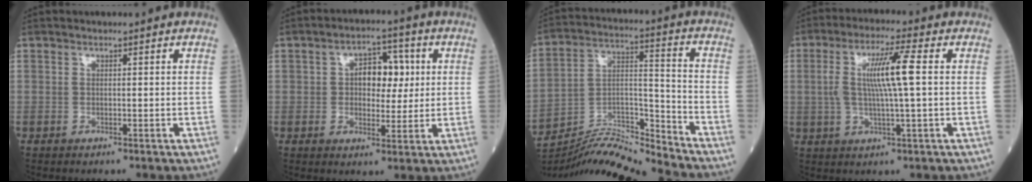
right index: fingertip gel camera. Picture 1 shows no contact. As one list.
[{"total": 6.9, "force": [1.3, 3.9, 5.5], "torque": [-0.079, 0.021, 0.019]}, {"total": 13.4, "force": [-13.2, -1.4, 1.7], "torque": [-0.035, 0.042, -0.241]}, {"total": 8.4, "force": [1.0, 0.0, 8.4], "torque": [-0.164, 0.008, 0.021]}]